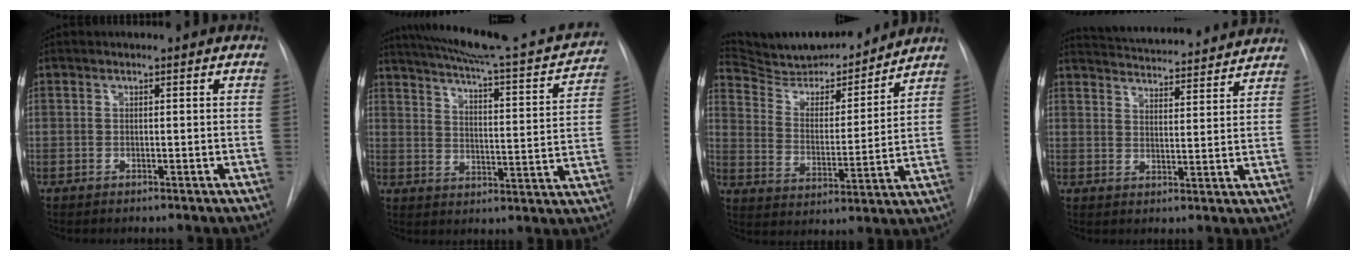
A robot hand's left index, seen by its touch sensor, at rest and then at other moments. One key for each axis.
{"total": 23.9, "fx": 21.2, "fy": 3.0, "fz": 10.6, "tx": -0.159, "ty": -0.027, "tz": 0.273}
{"total": 17.5, "fx": 16.5, "fy": 2.8, "fz": 5.1, "tx": -0.086, "ty": -0.008, "tz": 0.264}
{"total": 19.6, "fx": 18.5, "fy": 2.6, "fz": 5.9, "tx": -0.097, "ty": 0.005, "tz": 0.246}